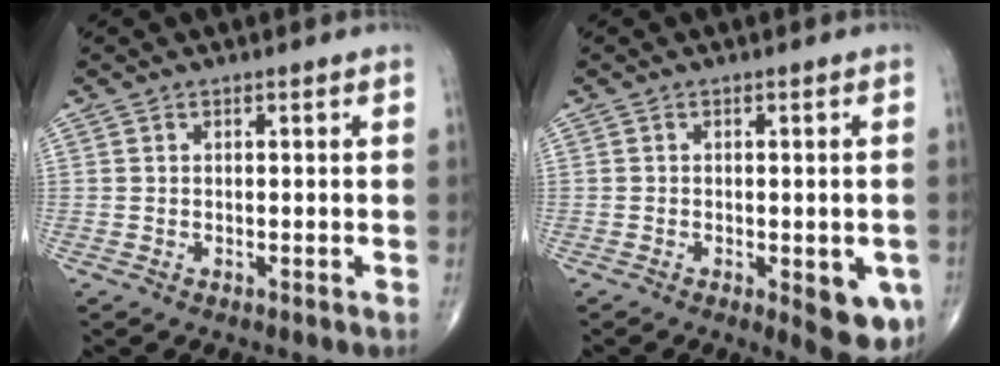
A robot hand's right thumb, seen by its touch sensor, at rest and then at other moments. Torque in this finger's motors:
{"motor_torque": [0.85, 1.79, 0.87, -0.08, 0.12]}